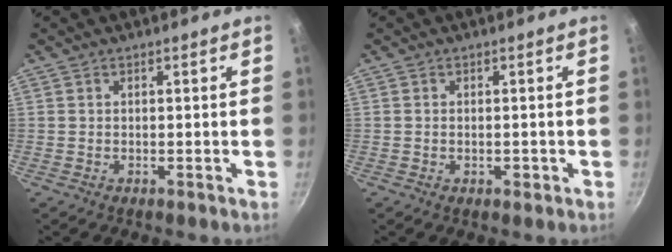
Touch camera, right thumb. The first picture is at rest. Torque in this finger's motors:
{"motor_torque": [-0.46, -0.07, -0.08, 0.23, -0.05]}